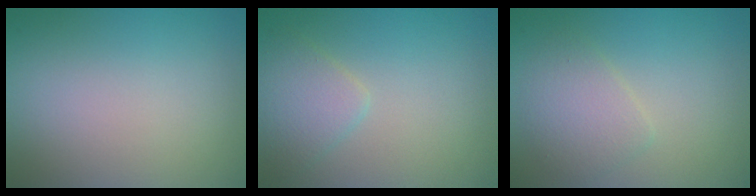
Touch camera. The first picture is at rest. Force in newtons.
{"total": 2.3, "press": 2.2, "slide": 0.2}
{"total": 2.4, "press": 2.4, "slide": 0.1}